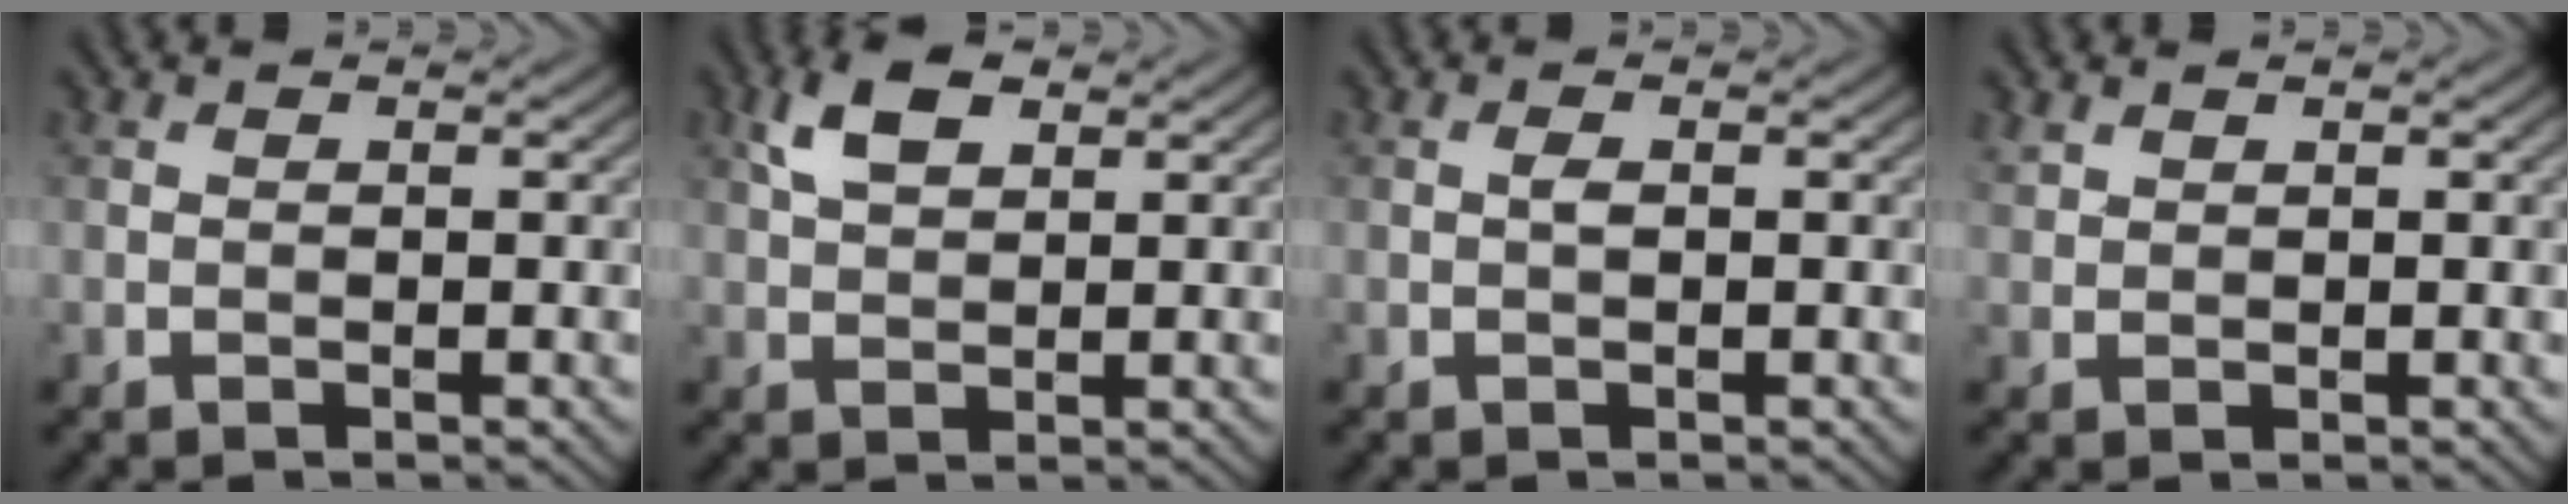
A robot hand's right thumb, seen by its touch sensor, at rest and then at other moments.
{"total": 4.9, "force": [2.4, 2.6, 3.5], "torque": [-0.081, 0.009, 0.045]}
{"total": 0.7, "force": [0.1, 0.3, 0.7], "torque": [-0.015, 0.001, 0.001]}
{"total": 1.2, "force": [0.9, 0.6, 0.4], "torque": [-0.012, 0.001, 0.022]}